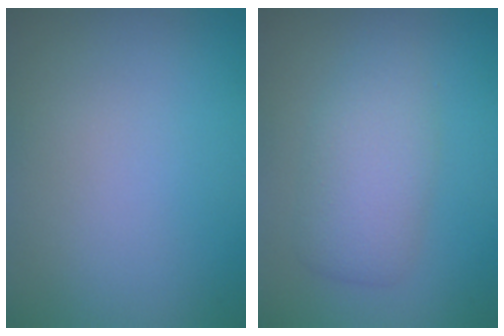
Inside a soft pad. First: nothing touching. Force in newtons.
{"total": 4.0, "press": 4.0, "slide": 0.1}